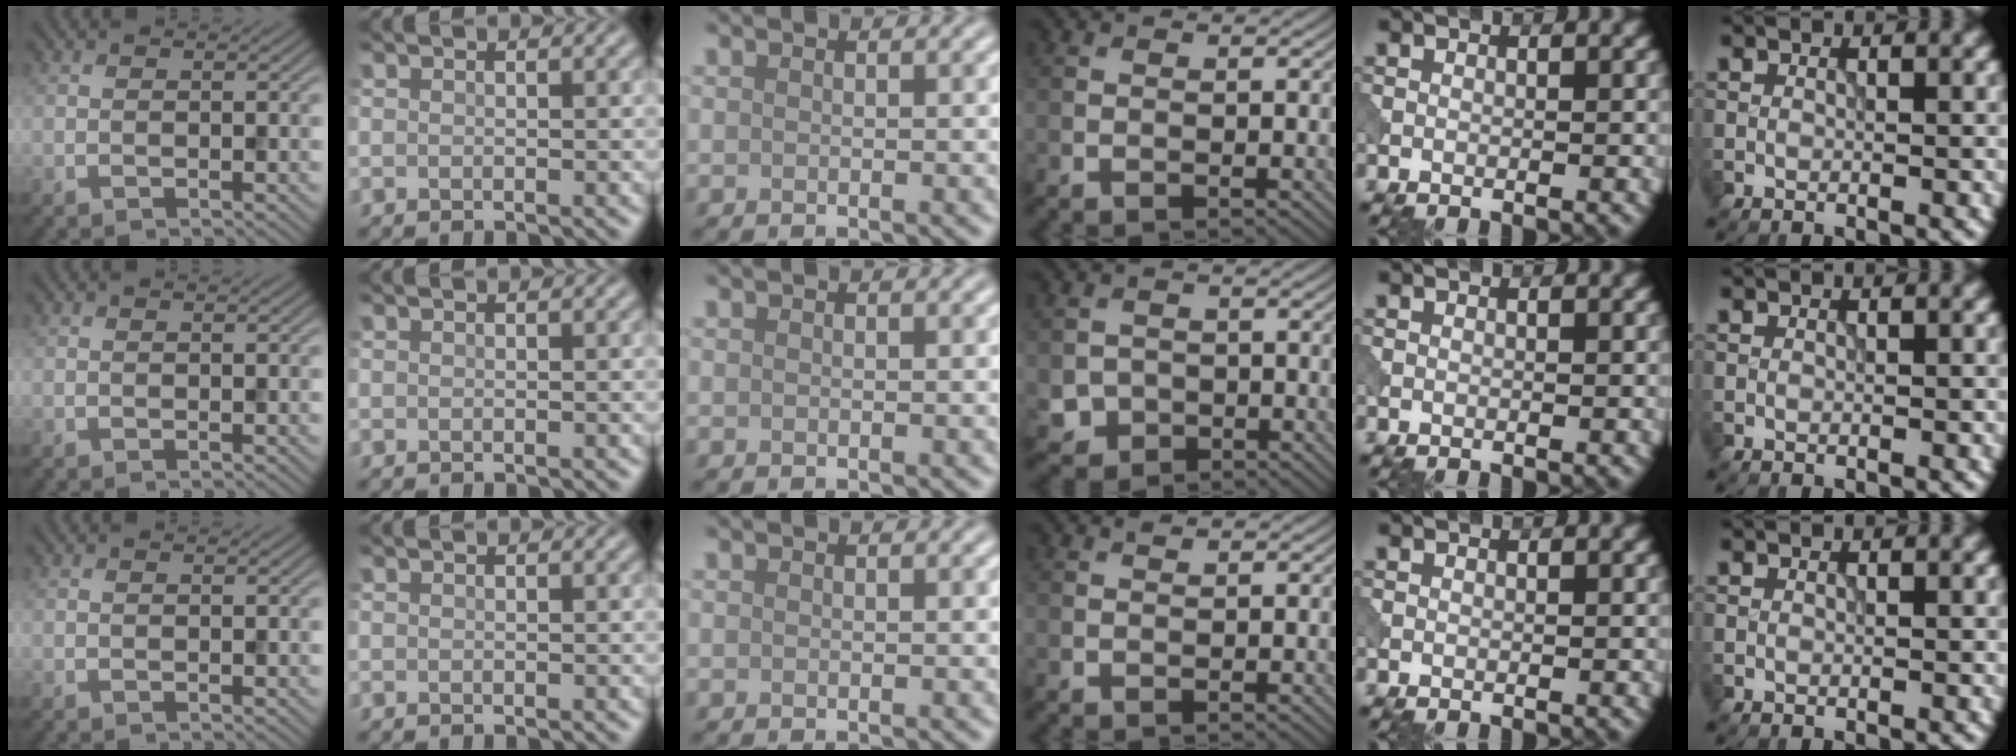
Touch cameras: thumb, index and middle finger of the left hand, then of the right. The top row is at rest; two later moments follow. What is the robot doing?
{"motion": "open", "object": "sandwich press"}